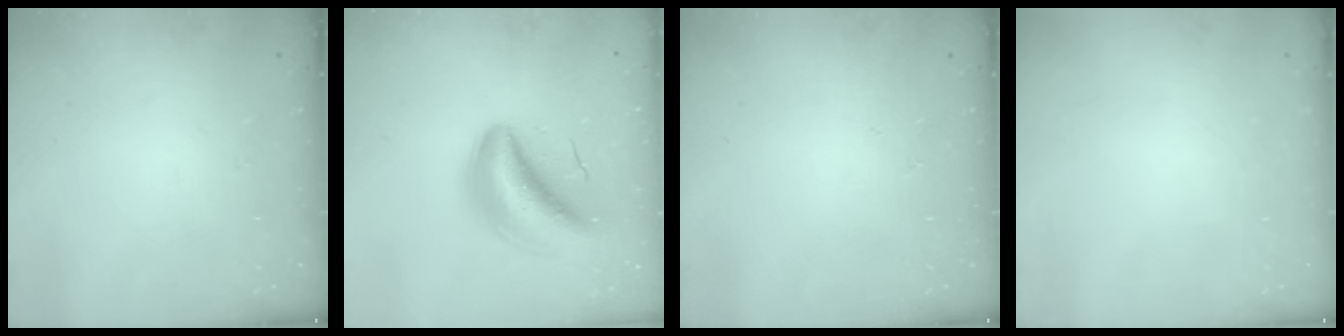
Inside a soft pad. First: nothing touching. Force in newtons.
{"total": 8.5, "press": 7.9, "slide": 3.1}
{"total": 0.0}
{"total": 0.0}